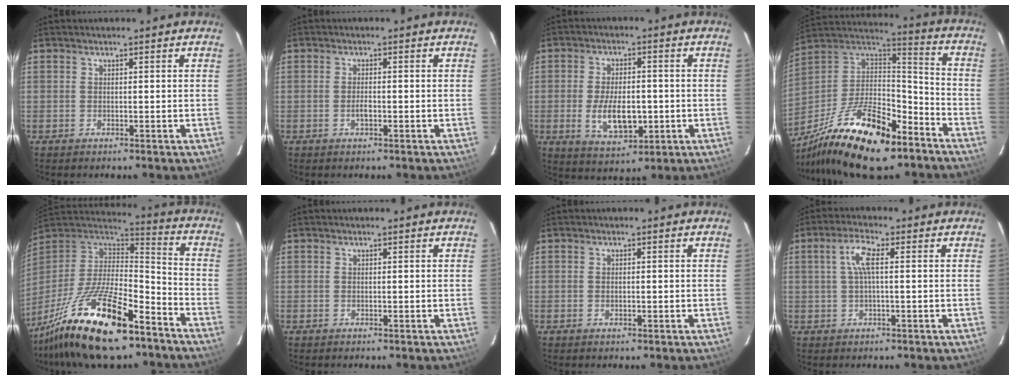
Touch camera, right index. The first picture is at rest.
{"total": 1.8, "force": [-0.6, 0.7, 1.5], "torque": [-0.030, 0.001, -0.011]}
{"total": 9.8, "force": [-1.8, 4.9, 8.2], "torque": [-0.164, -0.009, -0.023]}
{"total": 27.0, "force": [-17.1, 10.3, 18.2], "torque": [-0.355, -0.024, -0.281]}
{"total": 25.1, "force": [-16.5, 8.2, 17.0], "torque": [-0.334, -0.032, -0.278]}
{"total": 0.0}
{"total": 0.8, "force": [-0.1, 0.4, 0.7], "torque": [-0.013, 0.002, -0.002]}
{"total": 4.3, "force": [0.6, 0.8, 4.2], "torque": [-0.084, 0.008, 0.012]}